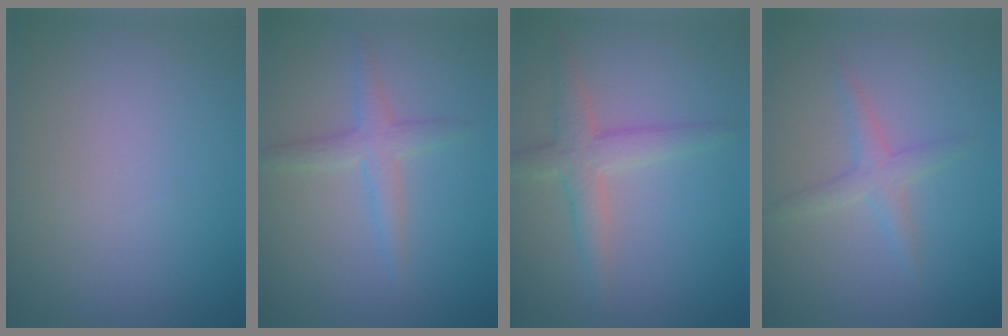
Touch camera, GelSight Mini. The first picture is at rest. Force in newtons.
{"total": 2.4, "press": 2.4, "slide": 0.0}
{"total": 3.2, "press": 3.2, "slide": 0.3}
{"total": 2.1, "press": 2.1, "slide": 0.0}